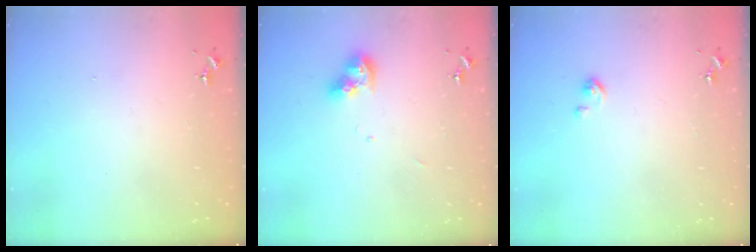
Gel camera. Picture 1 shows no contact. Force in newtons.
{"total": 9.7, "press": 9.6, "slide": 0.8}
{"total": 2.6, "press": 2.6, "slide": 0.4}